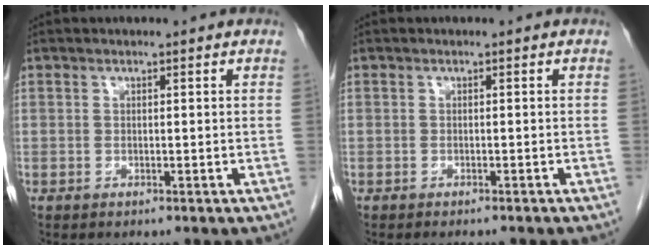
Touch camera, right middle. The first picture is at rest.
{"total": 2.8, "force": [-2.5, 0.1, 1.3], "torque": [-0.016, -0.003, -0.030]}